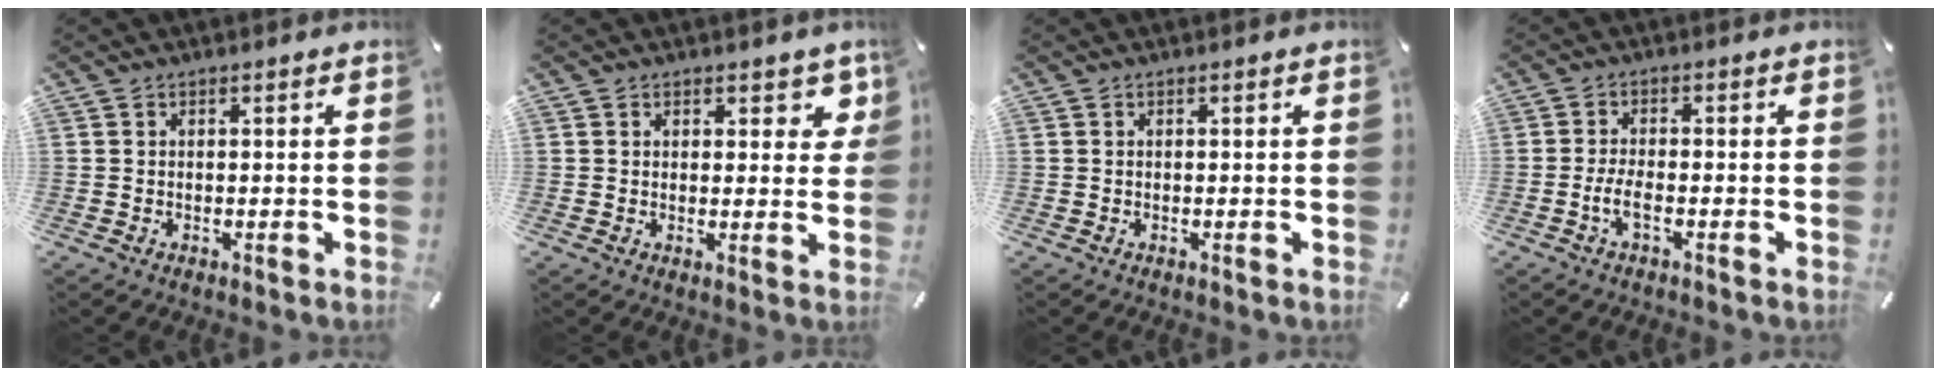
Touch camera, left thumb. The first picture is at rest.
{"total": 4.9, "force": [2.7, 3.2, 2.6], "torque": [-0.011, -0.013, 0.041]}
{"total": 0.0}
{"total": 4.3, "force": [-1.6, 1.5, 3.7], "torque": [-0.083, -0.001, -0.033]}